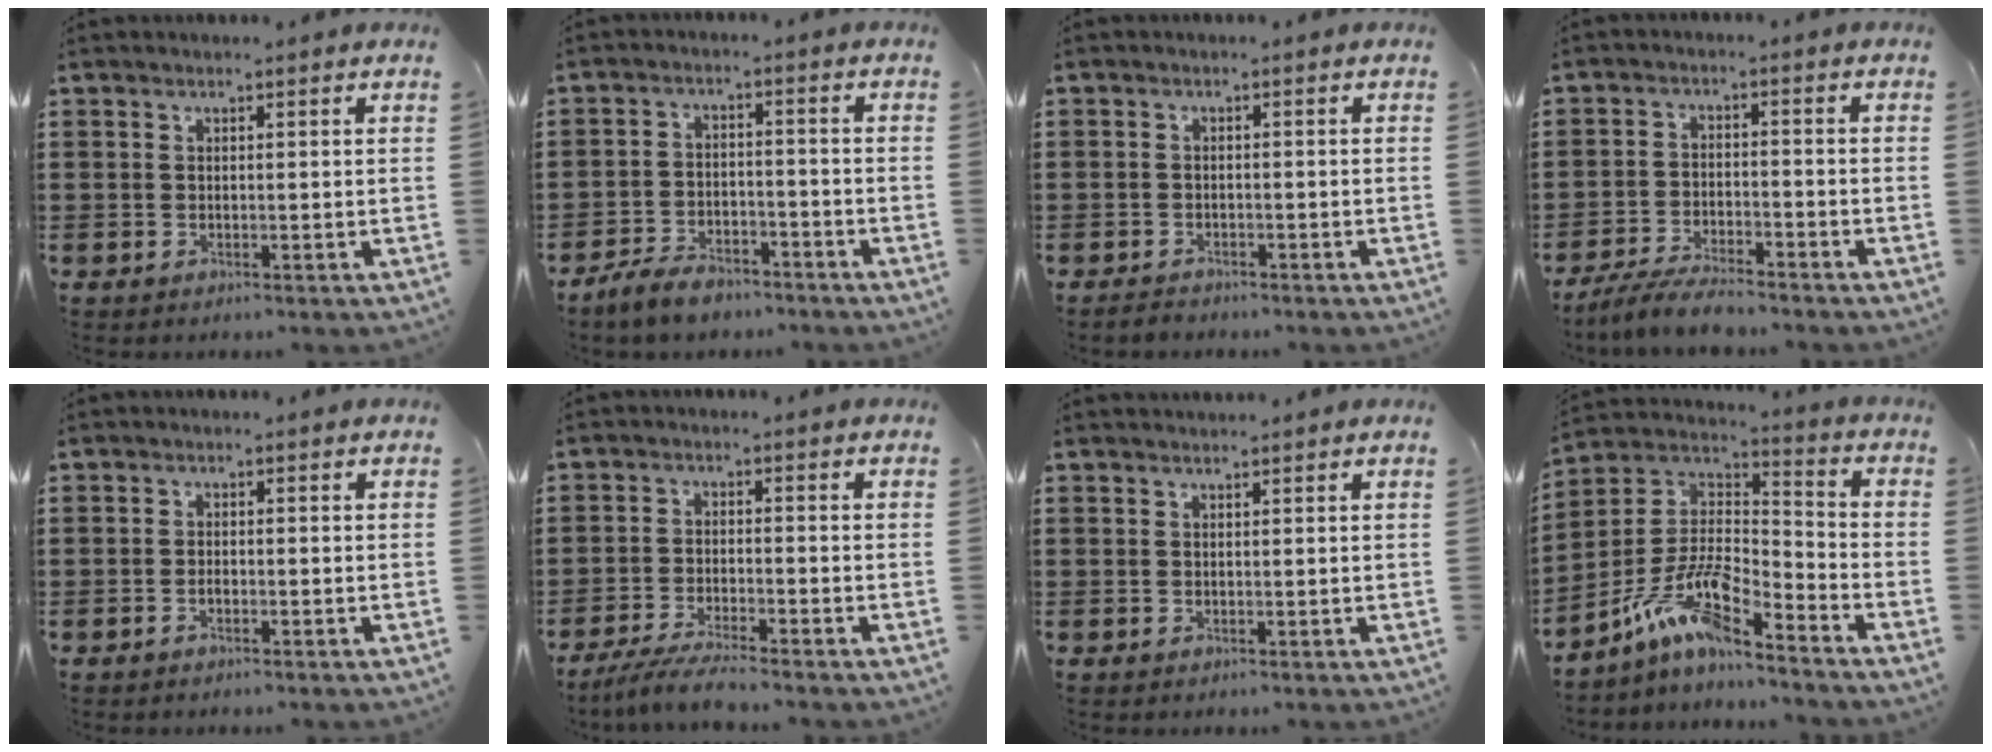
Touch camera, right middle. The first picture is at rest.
{"total": 5.0, "force": [-4.5, 1.5, 1.6], "torque": [-0.041, 0.005, -0.091]}
{"total": 1.6, "force": [-1.4, 0.7, -0.2], "torque": [0.001, 0.005, -0.033]}
{"total": 5.1, "force": [-4.8, 0.7, 1.7], "torque": [-0.043, -0.004, -0.096]}
{"total": 0.9, "force": [-0.6, 0.3, 0.7], "torque": [-0.016, -0.004, -0.010]}
{"total": 4.5, "force": [-4.2, 0.2, 1.7], "torque": [-0.042, -0.010, -0.084]}
{"total": 0.7, "force": [0.7, 0.1, 0.0], "torque": [-0.001, -0.001, 0.014]}
{"total": 10.3, "force": [-7.8, 2.2, 6.5], "torque": [-0.153, -0.007, -0.162]}